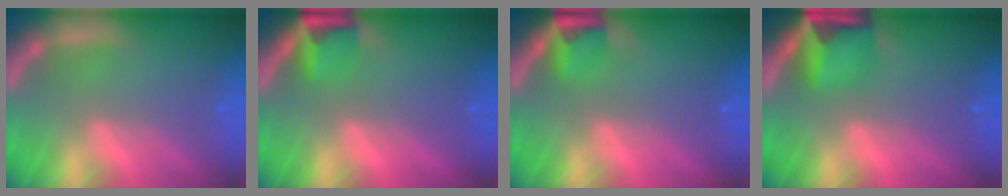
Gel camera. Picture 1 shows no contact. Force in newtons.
{"total": 3.4}
{"total": 2.9}
{"total": 6.0}